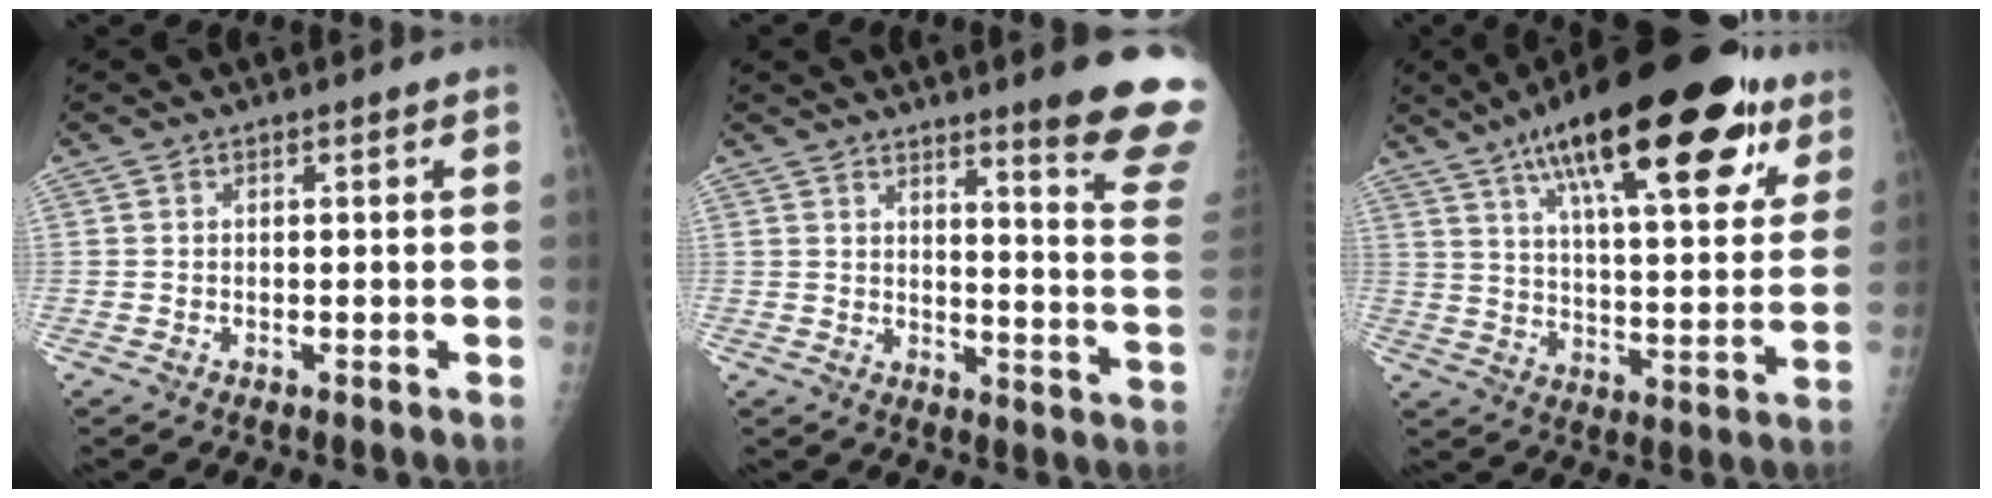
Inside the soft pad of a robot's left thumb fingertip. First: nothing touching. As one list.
[{"total": 15.4, "force": [11.6, 0.4, 10.1], "torque": [-0.103, -0.099, 0.141]}, {"total": 28.7, "force": [15.9, 9.6, 21.9], "torque": [-0.310, -0.022, 0.242]}]